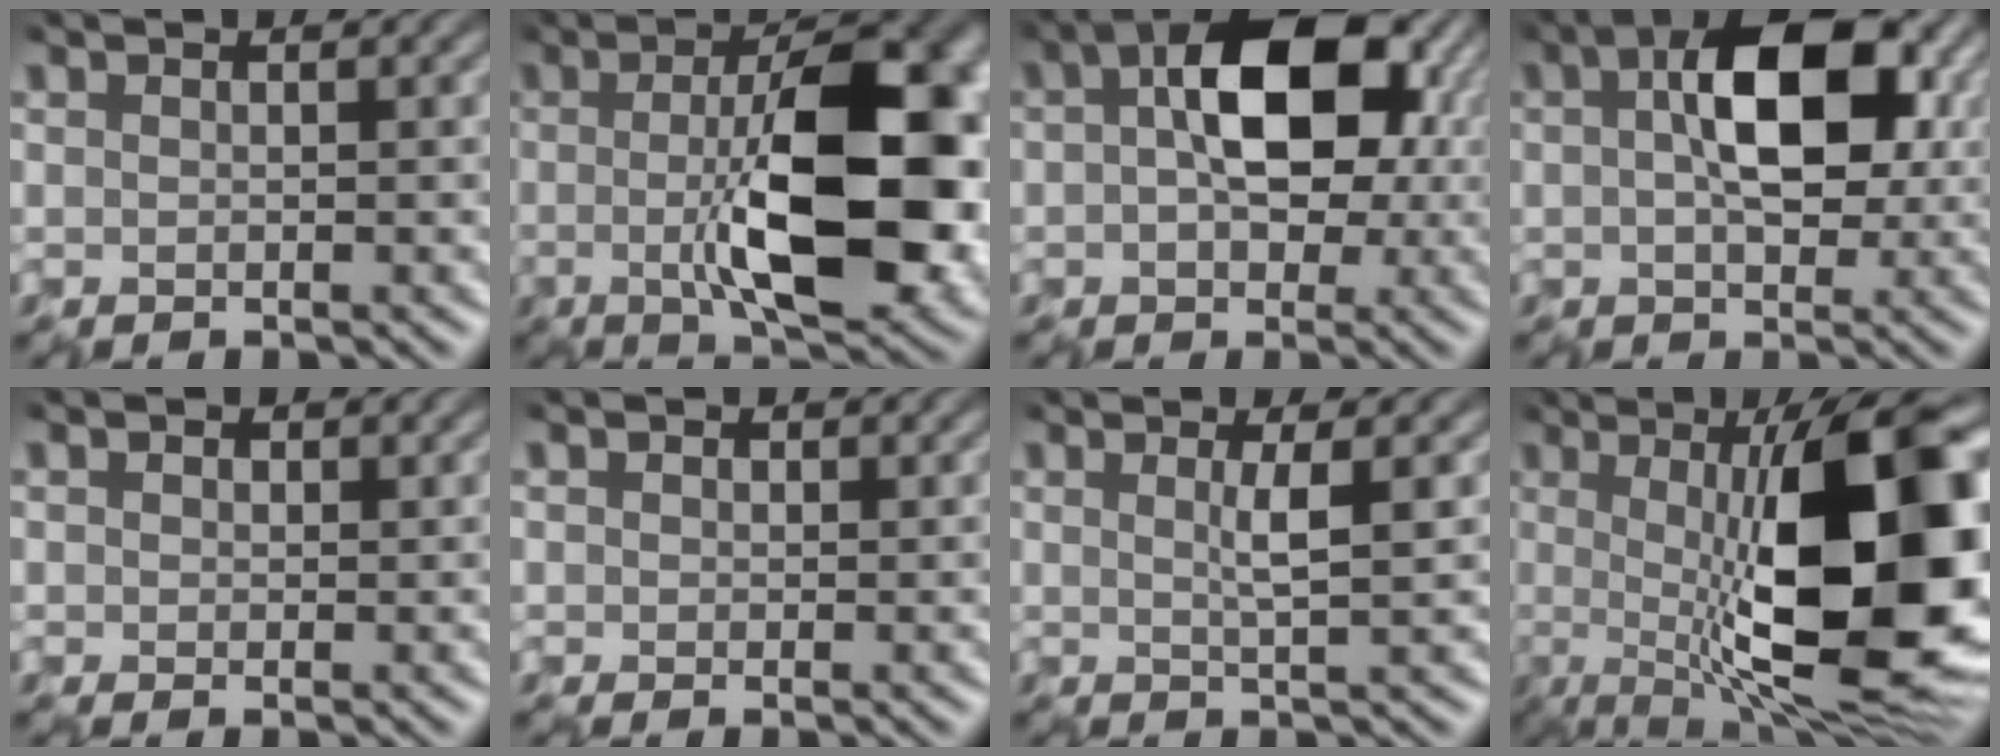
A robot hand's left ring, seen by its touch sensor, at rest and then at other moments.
{"total": 11.9, "force": [-1.0, 3.9, 11.2], "torque": [-0.160, -0.005, -0.020]}
{"total": 11.7, "force": [1.7, 7.3, 9.0], "torque": [-0.133, 0.009, 0.024]}
{"total": 9.8, "force": [1.9, 5.6, 7.9], "torque": [-0.124, 0.013, 0.026]}
{"total": 1.1, "force": [0.2, 0.9, 0.6], "torque": [-0.011, 0.001, -0.004]}
{"total": 0.7, "force": [0.0, 0.6, 0.4], "torque": [-0.007, 0.000, -0.006]}
{"total": 1.5, "force": [0.1, -0.3, 1.5], "torque": [-0.023, -0.007, -0.002]}
{"total": 15.3, "force": [-1.1, 4.4, 14.6], "torque": [-0.176, 0.004, -0.027]}